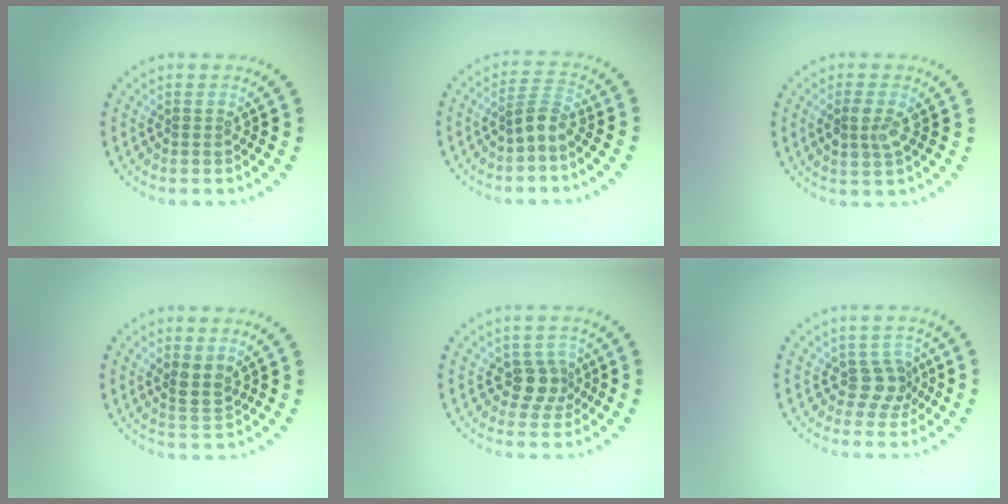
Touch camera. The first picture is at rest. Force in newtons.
{"total": 2.2, "press": 1.6, "slide": 1.5}
{"total": 2.4, "press": 2.3, "slide": 0.7}
{"total": 2.1, "press": 1.9, "slide": 0.9}
{"total": 2.6, "press": 2.0, "slide": 1.7}
{"total": 2.5, "press": 1.8, "slide": 1.6}